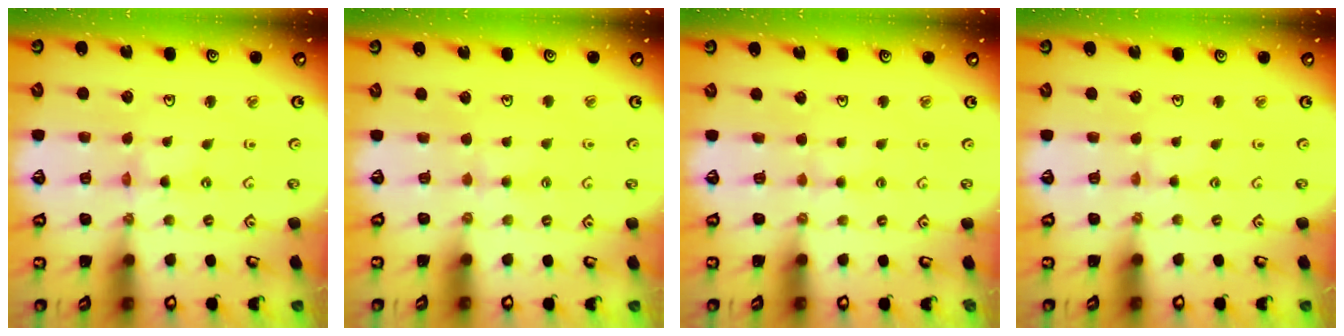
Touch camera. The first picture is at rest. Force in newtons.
{"total": 2.3, "press": 2.2, "slide": 0.5}
{"total": 1.6, "press": 1.6, "slide": 0.3}
{"total": 2.0, "press": 1.9, "slide": 0.4}